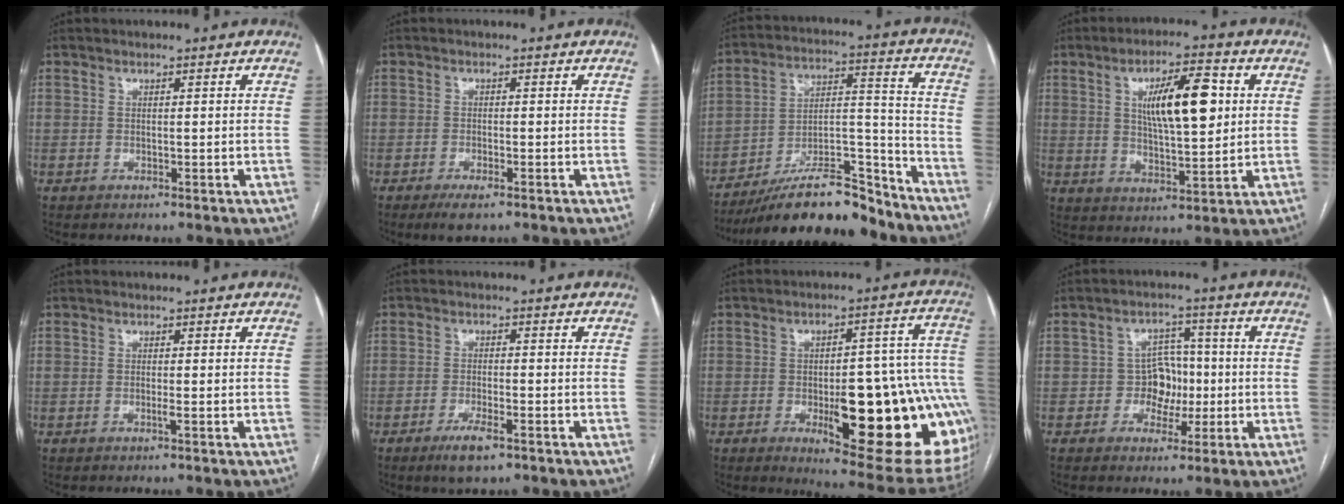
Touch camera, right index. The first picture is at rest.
{"total": 3.0, "force": [-2.0, 0.6, 2.2], "torque": [-0.041, -0.004, -0.032]}
{"total": 19.0, "force": [-16.4, 4.1, 8.6], "torque": [-0.136, 0.027, -0.276]}
{"total": 11.3, "force": [2.8, 2.9, 10.5], "torque": [-0.178, 0.009, 0.049]}
{"total": 0.7, "force": [-0.2, -0.1, 0.6], "torque": [-0.012, 0.000, -0.005]}
{"total": 4.5, "force": [-2.8, 0.9, 3.4], "torque": [-0.068, -0.006, -0.047]}
{"total": 25.7, "force": [-6.5, 6.0, 24.1], "torque": [-0.217, 0.010, -0.068]}
{"total": 5.1, "force": [-0.9, 4.4, 2.4], "torque": [-0.027, 0.019, -0.014]}